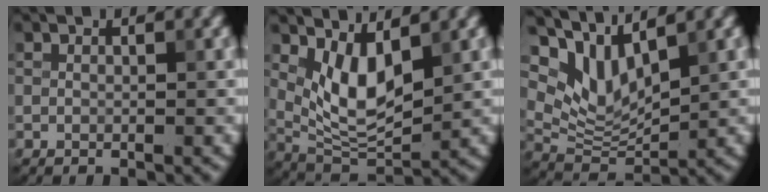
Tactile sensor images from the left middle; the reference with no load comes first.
{"total": 5.5, "force": [1.9, 2.4, 4.5], "torque": [-0.088, -0.015, 0.045]}
{"total": 5.6, "force": [4.2, 2.2, 2.9], "torque": [-0.073, -0.007, 0.082]}